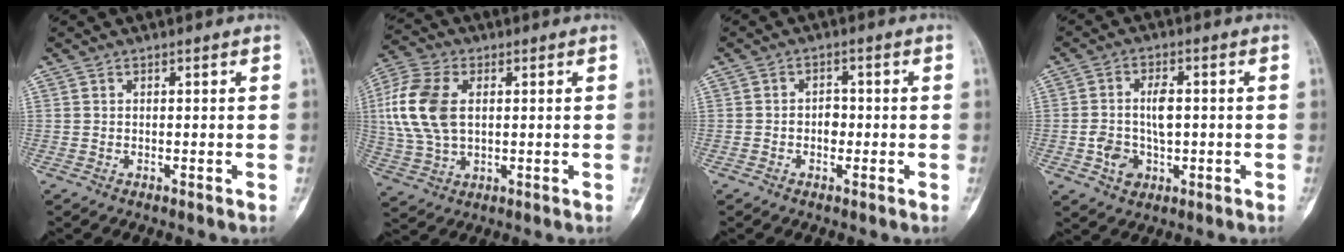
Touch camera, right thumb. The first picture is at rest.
{"total": 13.7, "force": [1.9, 8.5, 10.5], "torque": [-0.231, 0.009, 0.036]}
{"total": 2.7, "force": [-0.5, 2.0, 1.6], "torque": [-0.005, 0.010, -0.015]}
{"total": 7.2, "force": [-0.7, 4.8, 5.3], "torque": [-0.079, 0.011, -0.008]}